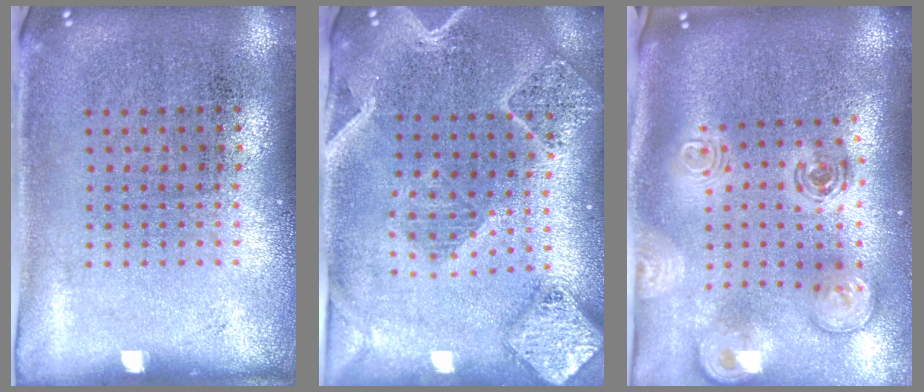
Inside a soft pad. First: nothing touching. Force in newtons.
{"total": 2.5, "press": 2.3, "slide": 1.1}
{"total": 2.9, "press": 2.0, "slide": 2.1}